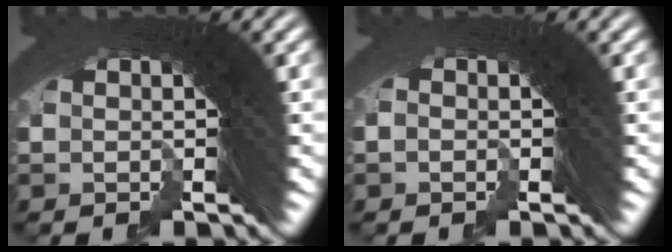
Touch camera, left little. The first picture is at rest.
{"total": 0.9, "force": [-0.8, 0.2, -0.4], "torque": [0.012, 0.012, -0.021]}